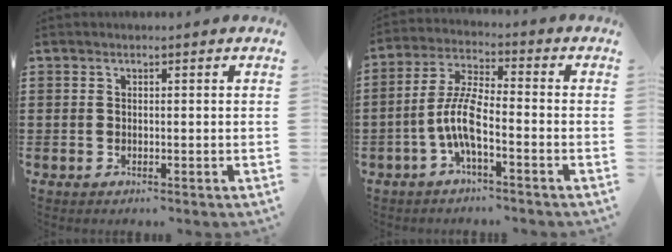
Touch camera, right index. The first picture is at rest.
{"total": 7.3, "force": [-2.7, 1.8, 6.6], "torque": [-0.160, -0.013, -0.060]}